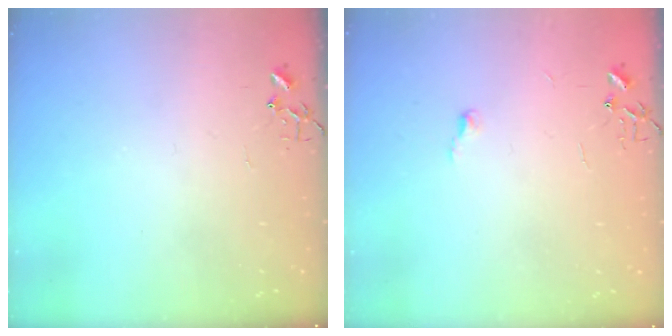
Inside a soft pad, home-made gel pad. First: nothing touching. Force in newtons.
{"total": 3.4, "press": 3.4, "slide": 0.5}